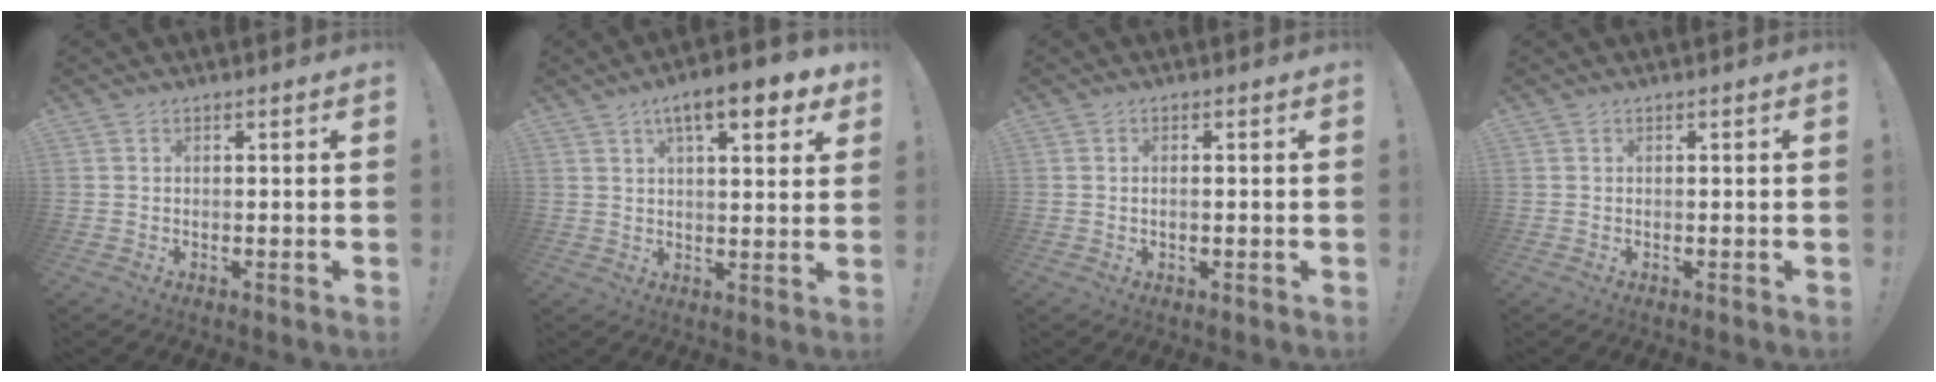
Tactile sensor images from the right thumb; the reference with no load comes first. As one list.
[{"total": 10.7, "force": [5.6, 3.0, 8.6], "torque": [-0.113, -0.025, 0.087]}, {"total": 1.2, "force": [-0.3, 0.3, 1.1], "torque": [-0.016, -0.001, -0.006]}, {"total": 0.0}]